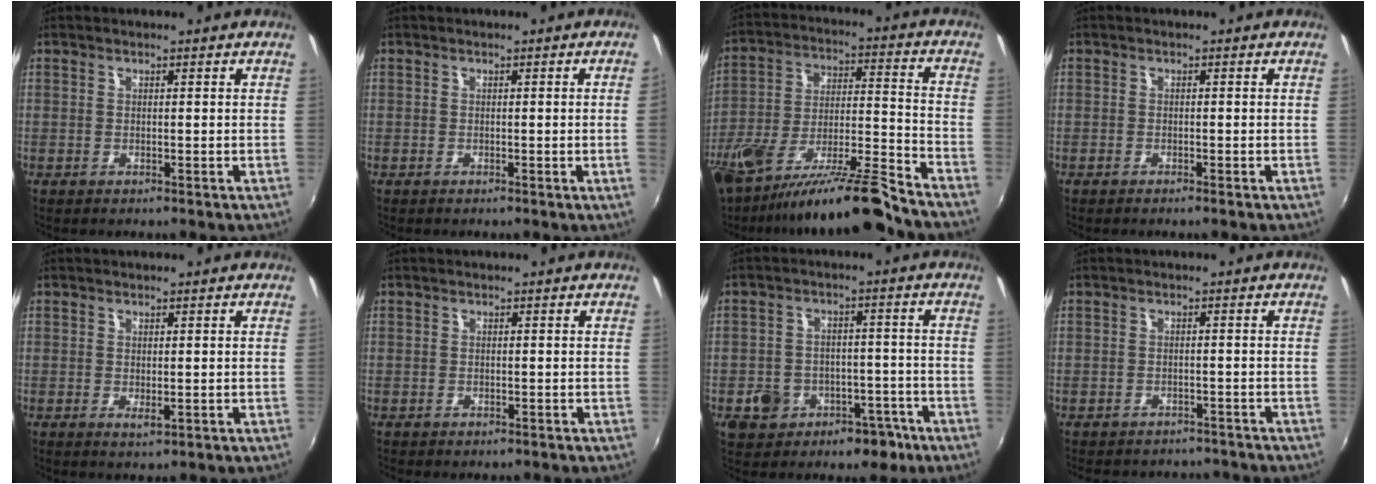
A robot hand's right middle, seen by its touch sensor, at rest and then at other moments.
{"total": 1.8, "force": [0.2, -1.1, 1.4], "torque": [-0.012, -0.012, 0.005]}
{"total": 19.3, "force": [-15.3, 1.6, 11.7], "torque": [-0.219, -0.040, -0.257]}
{"total": 0.9, "force": [-0.8, 0.0, 0.4], "torque": [-0.010, -0.001, -0.017]}
{"total": 1.2, "force": [-0.1, 0.5, 1.1], "torque": [-0.019, -0.004, -0.001]}
{"total": 0.8, "force": [-0.7, 0.3, 0.2], "torque": [-0.007, -0.002, -0.010]}
{"total": 10.2, "force": [-5.5, 7.5, 4.1], "torque": [-0.093, 0.033, -0.059]}
{"total": 7.4, "force": [-6.6, 2.9, 1.8], "torque": [-0.046, -0.005, -0.086]}